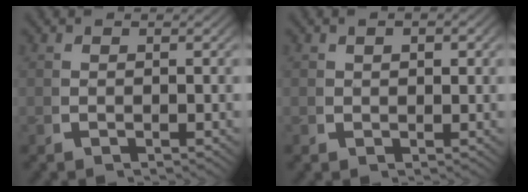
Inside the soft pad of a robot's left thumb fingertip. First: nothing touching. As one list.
[{"total": 1.4, "force": [0.5, 1.0, 0.8], "torque": [-0.013, -0.004, 0.013]}]